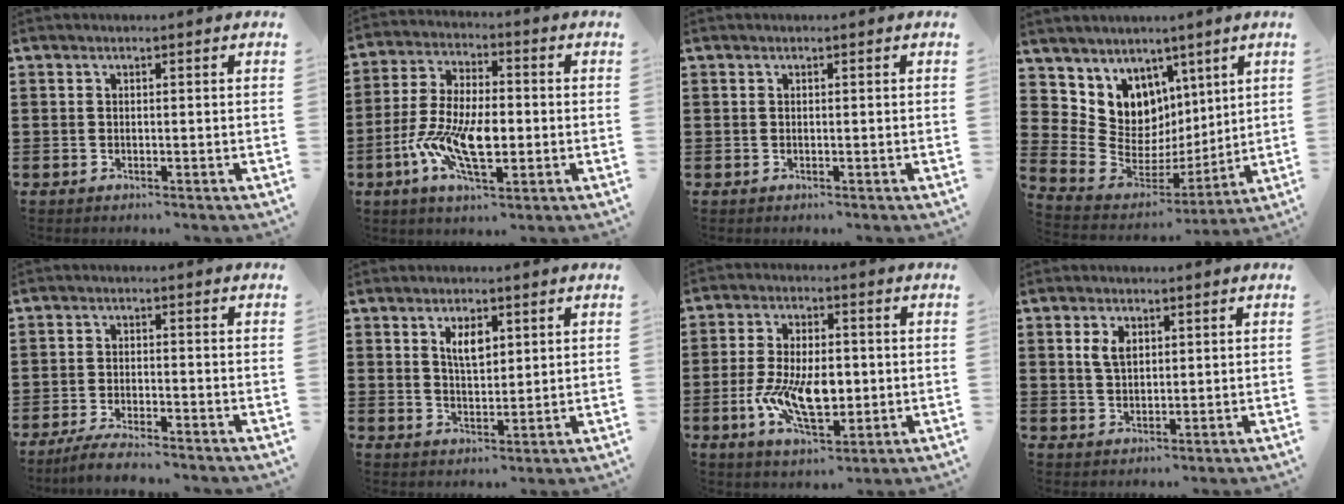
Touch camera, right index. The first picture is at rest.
{"total": 10.5, "force": [-3.1, 4.9, 8.7], "torque": [-0.192, -0.005, -0.058]}
{"total": 0.0}
{"total": 8.4, "force": [4.7, 7.0, 0.4], "torque": [-0.058, -0.065, 0.095]}
{"total": 3.5, "force": [-3.3, 0.0, 1.3], "torque": [-0.031, -0.004, -0.065]}
{"total": 4.2, "force": [1.9, 1.9, 3.1], "torque": [-0.061, 0.005, 0.032]}
{"total": 10.3, "force": [-1.5, 5.3, 8.6], "torque": [-0.164, -0.003, -0.031]}
{"total": 3.3, "force": [1.2, 2.0, 2.4], "torque": [-0.053, 0.009, 0.020]}